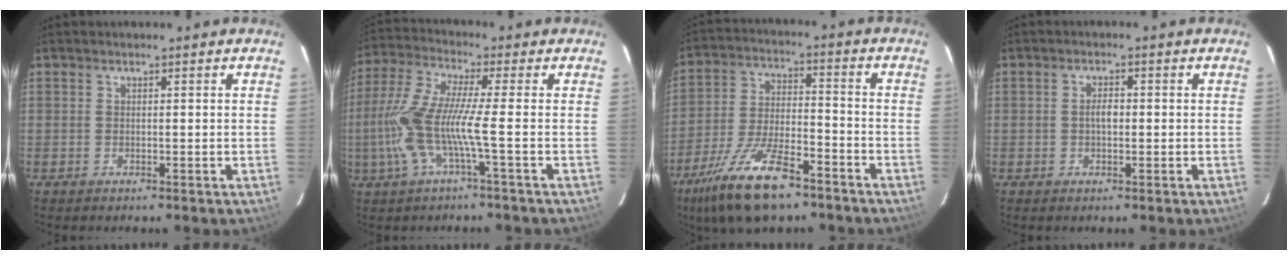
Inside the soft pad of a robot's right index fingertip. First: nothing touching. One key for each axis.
{"total": 10.5, "fx": -2.7, "fy": -0.1, "fz": 10.1, "tx": -0.214, "ty": -0.004, "tz": -0.052}
{"total": 16.4, "fx": -11.1, "fy": 5.6, "fz": 10.6, "tx": -0.223, "ty": -0.024, "tz": -0.200}
{"total": 2.2, "fx": -0.2, "fy": 1.1, "fz": 1.8, "tx": -0.034, "ty": 0.007, "tz": -0.004}